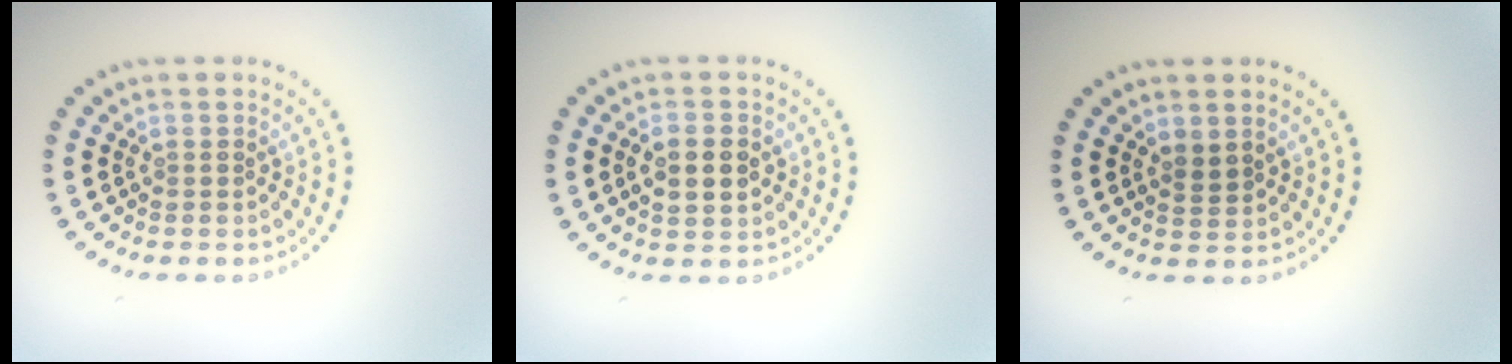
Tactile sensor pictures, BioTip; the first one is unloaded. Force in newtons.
{"total": 3.0, "press": 3.0, "slide": 0.2}
{"total": 1.2, "press": 1.0, "slide": 0.7}